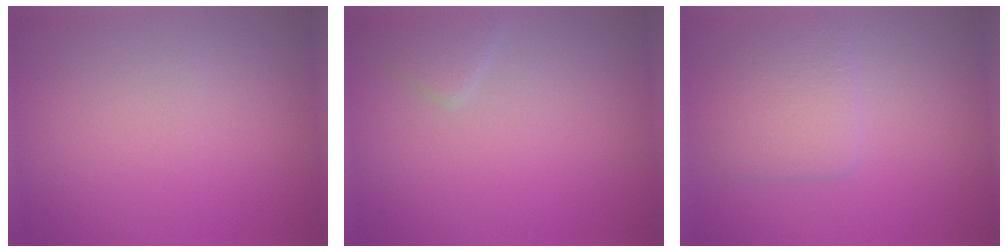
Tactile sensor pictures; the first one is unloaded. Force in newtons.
{"total": 1.6, "press": 1.6, "slide": 0.1}
{"total": 3.4, "press": 3.4, "slide": 0.2}